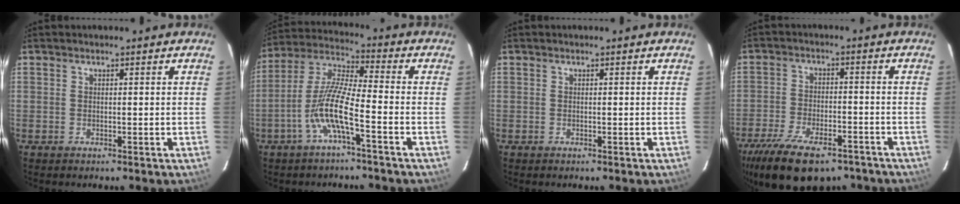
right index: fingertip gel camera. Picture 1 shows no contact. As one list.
[{"total": 9.8, "force": [-4.3, 0.8, 8.7], "torque": [-0.192, 0.005, -0.087]}, {"total": 0.0}, {"total": 18.5, "force": [-13.1, 7.9, 10.4], "torque": [-0.220, -0.028, -0.206]}]